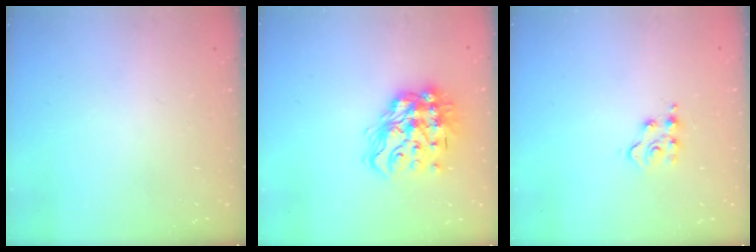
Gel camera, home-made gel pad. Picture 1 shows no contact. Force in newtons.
{"total": 17.1, "press": 17.1, "slide": 1.4}
{"total": 4.8, "press": 4.8, "slide": 0.3}